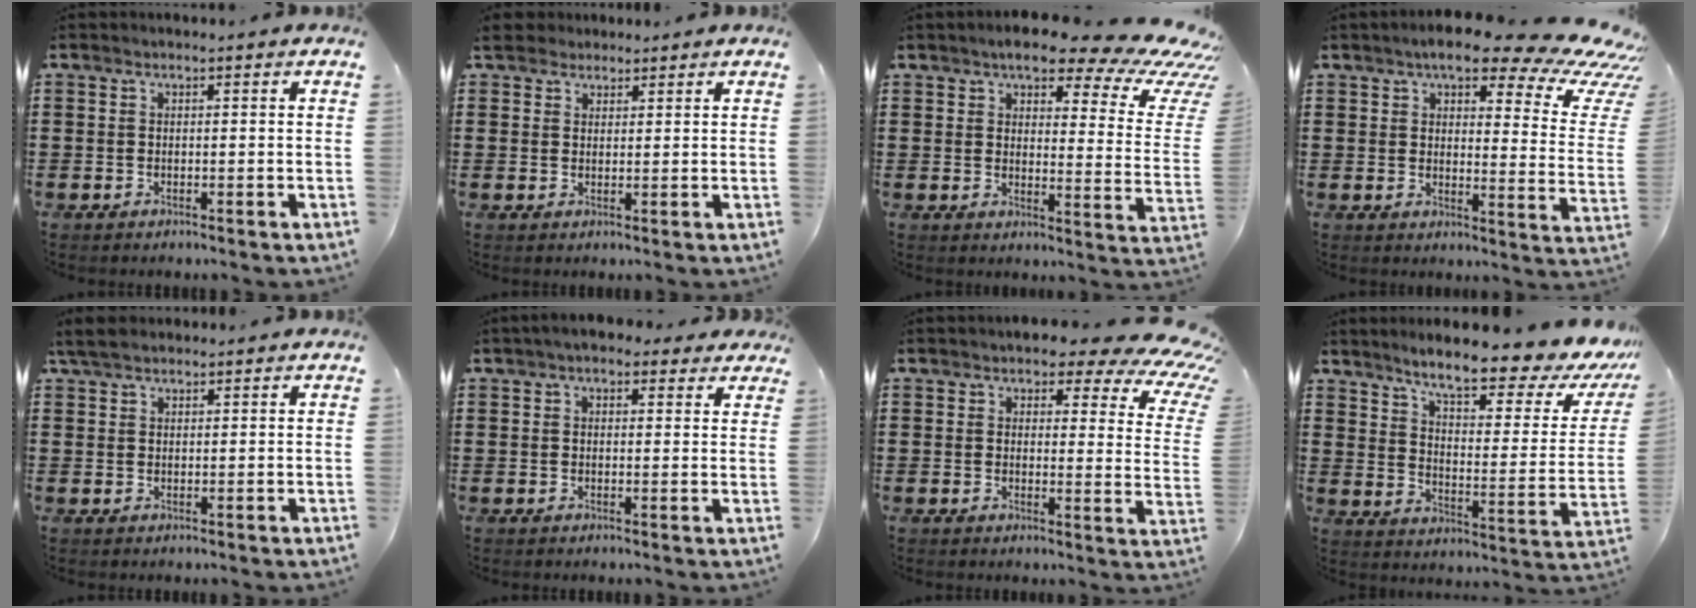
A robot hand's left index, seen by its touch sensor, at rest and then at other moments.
{"total": 3.0, "force": [2.4, 1.7, 0.4], "torque": [-0.020, 0.008, 0.047]}
{"total": 9.7, "force": [7.4, 2.2, 5.8], "torque": [-0.109, -0.043, 0.123]}
{"total": 10.9, "force": [7.9, 2.6, 7.1], "torque": [-0.124, -0.044, 0.130]}
{"total": 3.2, "force": [2.5, 1.3, 1.6], "torque": [-0.038, 0.005, 0.048]}
{"total": 3.7, "force": [2.9, 1.6, 1.7], "torque": [-0.043, 0.003, 0.053]}
{"total": 4.8, "force": [3.6, 1.8, 2.5], "torque": [-0.047, -0.027, 0.055]}
{"total": 9.8, "force": [7.9, 0.7, 5.8], "torque": [-0.120, -0.053, 0.125]}